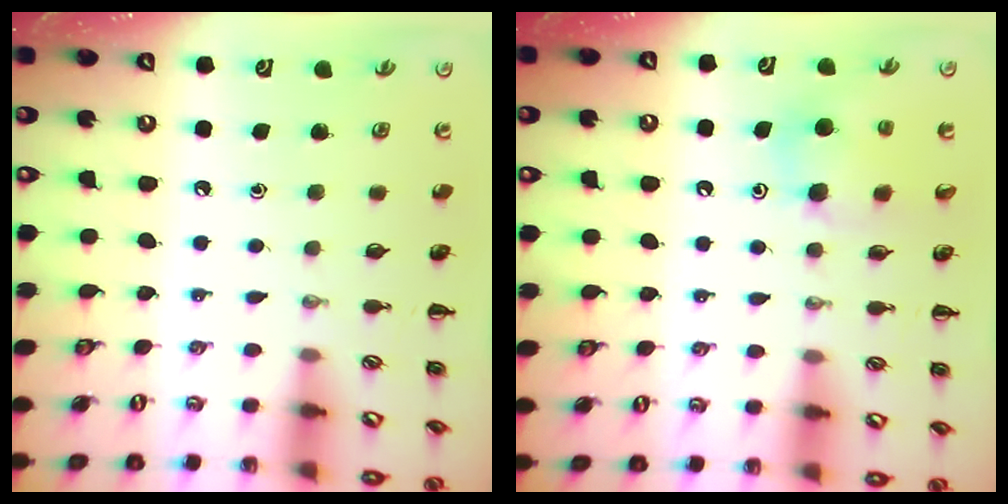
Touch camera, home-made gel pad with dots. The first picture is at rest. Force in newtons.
{"total": 6.9, "press": 6.8, "slide": 1.0}